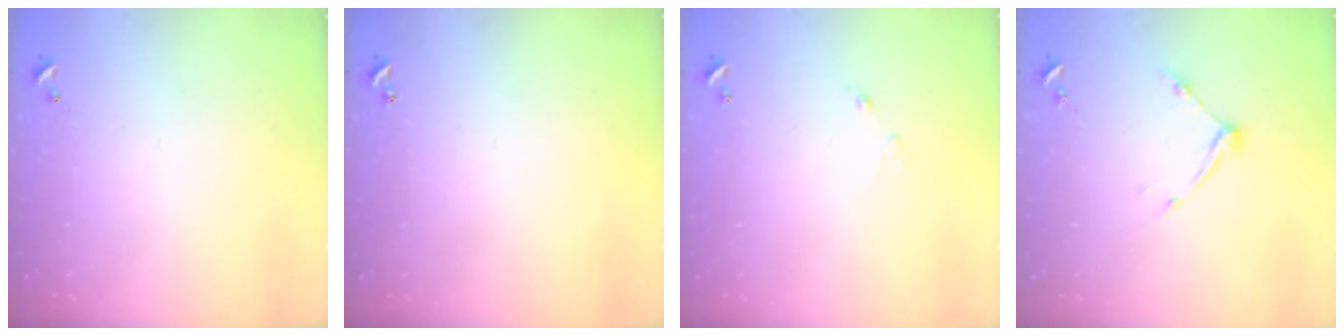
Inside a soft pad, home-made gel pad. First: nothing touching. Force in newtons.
{"total": 0.9, "press": 0.9, "slide": 0.2}
{"total": 4.8, "press": 4.8, "slide": 0.3}
{"total": 8.4, "press": 8.4, "slide": 0.5}